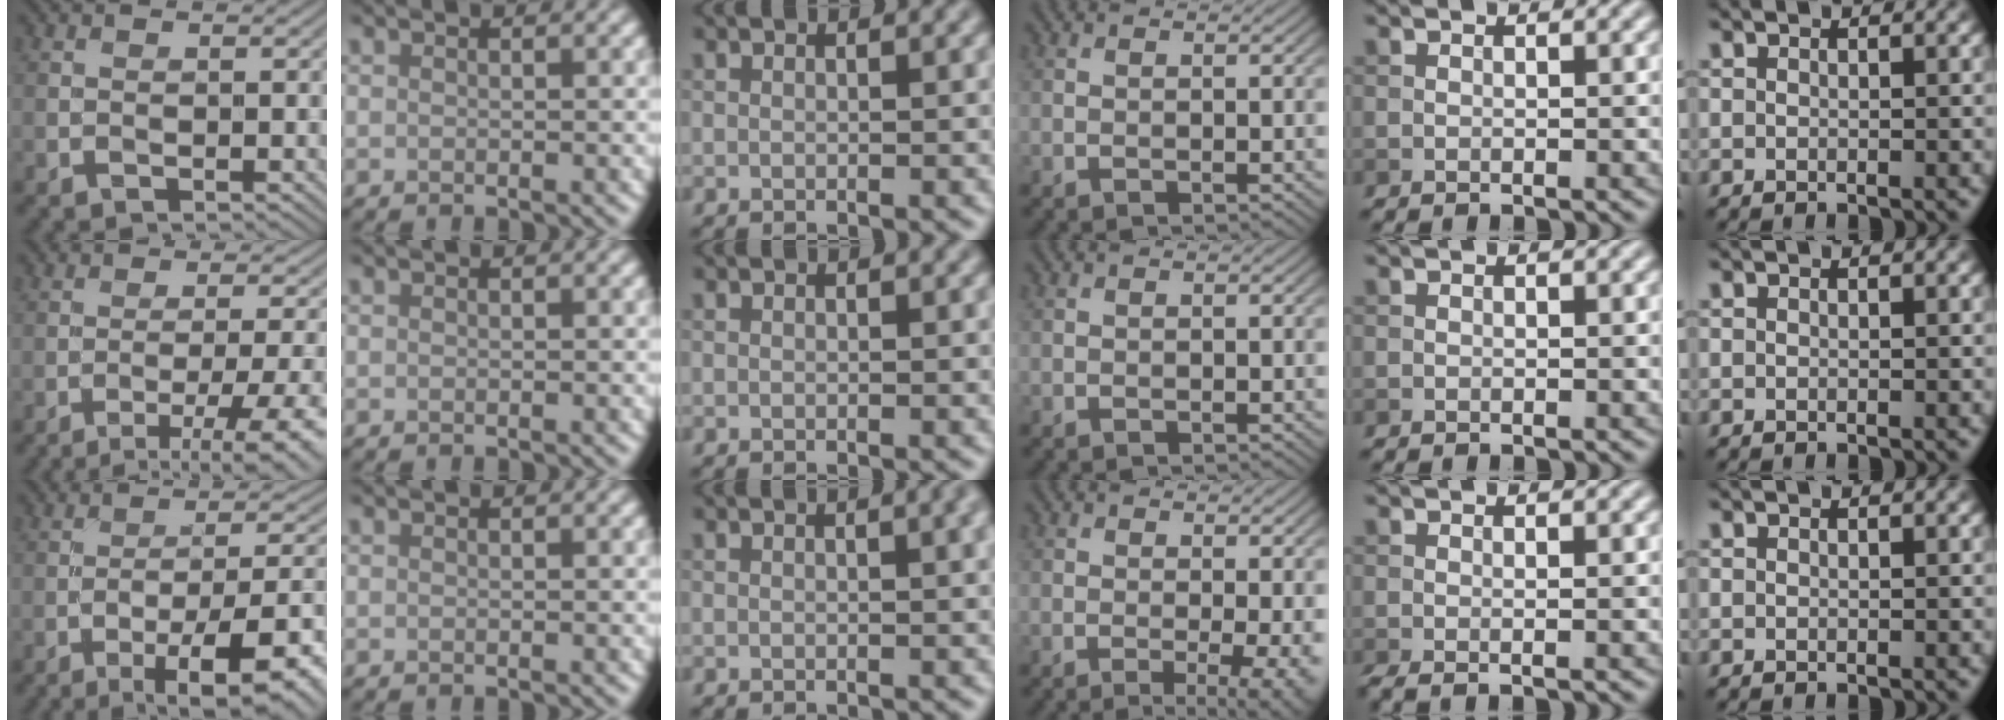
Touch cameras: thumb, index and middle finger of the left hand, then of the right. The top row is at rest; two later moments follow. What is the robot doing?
{"motion": "screw", "object": "dispenser bottle"}